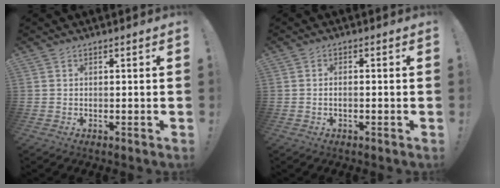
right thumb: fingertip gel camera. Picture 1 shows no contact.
{"total": 1.7, "force": [-0.3, 0.5, 1.6], "torque": [-0.036, 0.006, -0.004]}